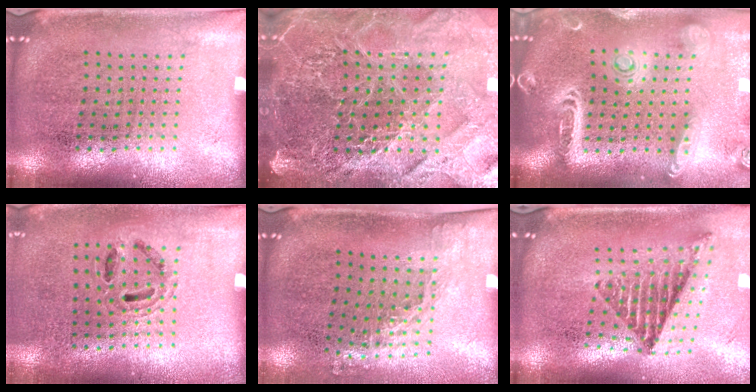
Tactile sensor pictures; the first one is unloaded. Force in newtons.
{"total": 5.4, "press": 4.9, "slide": 2.4}
{"total": 2.8, "press": 2.5, "slide": 1.4}
{"total": 0.8, "press": 0.8, "slide": 0.2}
{"total": 1.4, "press": 1.1, "slide": 0.9}
{"total": 1.3, "press": 1.1, "slide": 0.7}